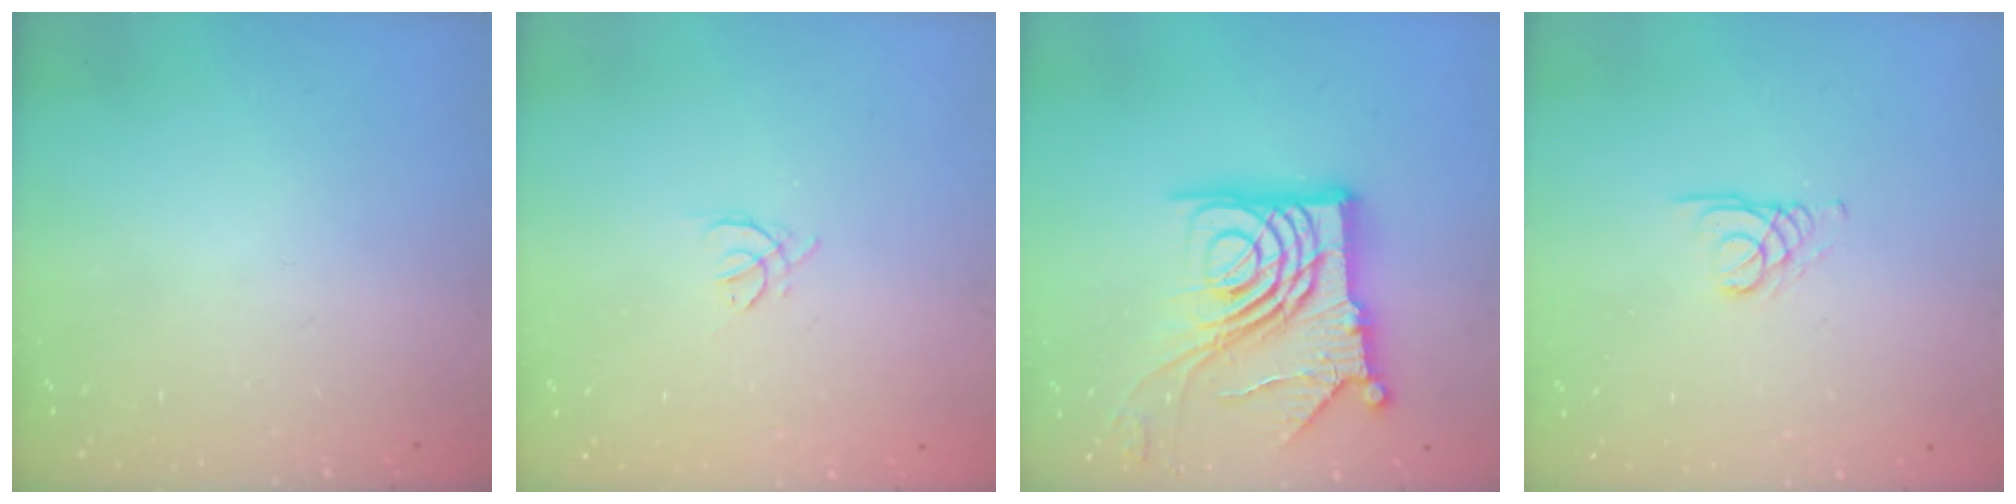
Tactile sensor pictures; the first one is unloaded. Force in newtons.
{"total": 1.5, "press": 1.4, "slide": 0.6}
{"total": 20.3, "press": 20.2, "slide": 2.3}
{"total": 1.7, "press": 1.7, "slide": 0.2}